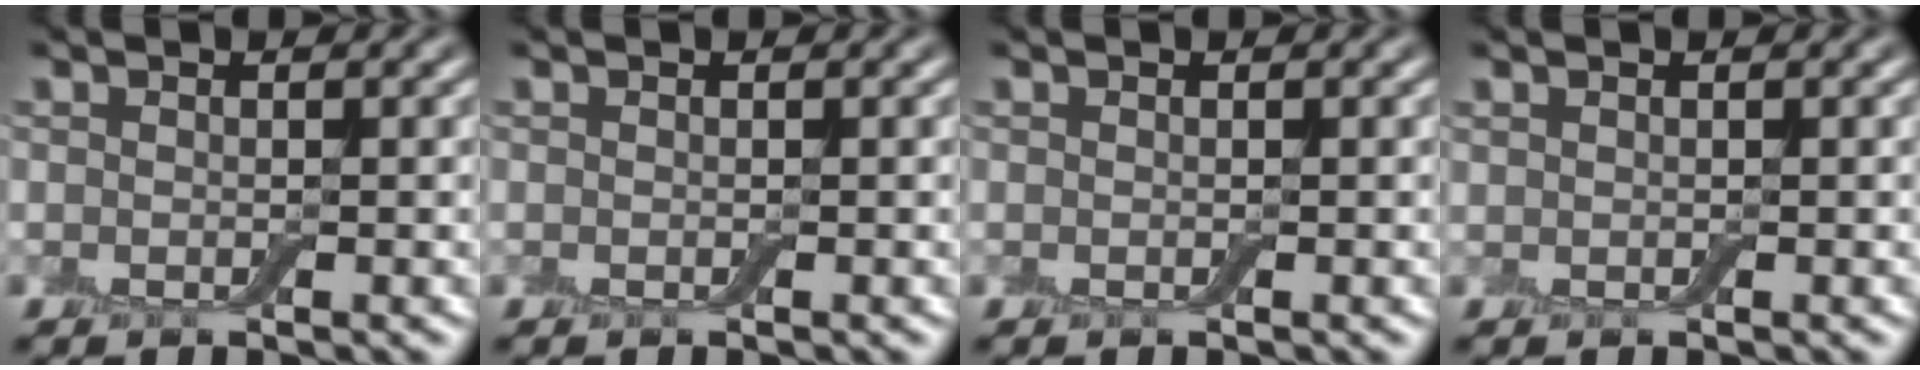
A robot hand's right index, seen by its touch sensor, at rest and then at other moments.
{"total": 0.0}
{"total": 0.0}
{"total": 0.0}